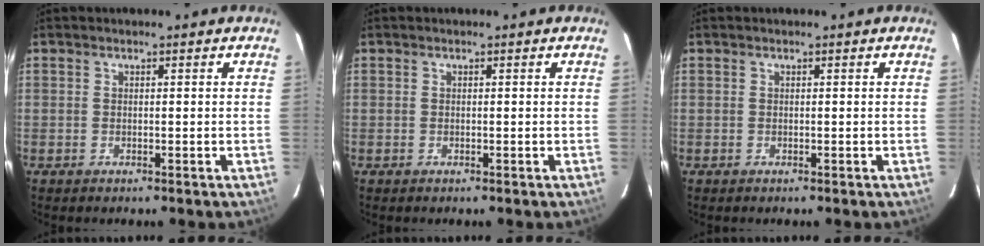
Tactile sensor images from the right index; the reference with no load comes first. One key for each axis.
{"total": 0.0}
{"total": 0.0}